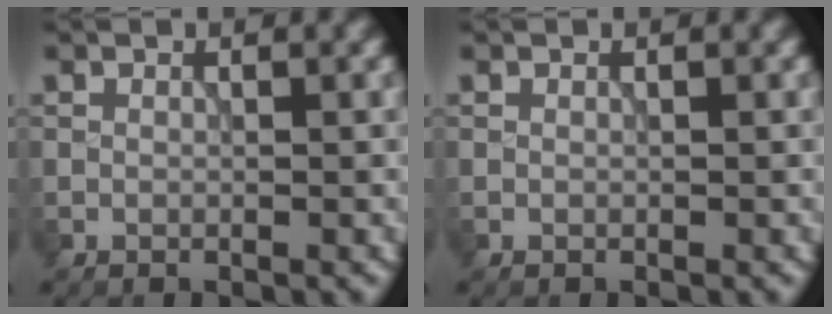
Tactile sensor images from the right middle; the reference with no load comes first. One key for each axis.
{"total": 0.0}